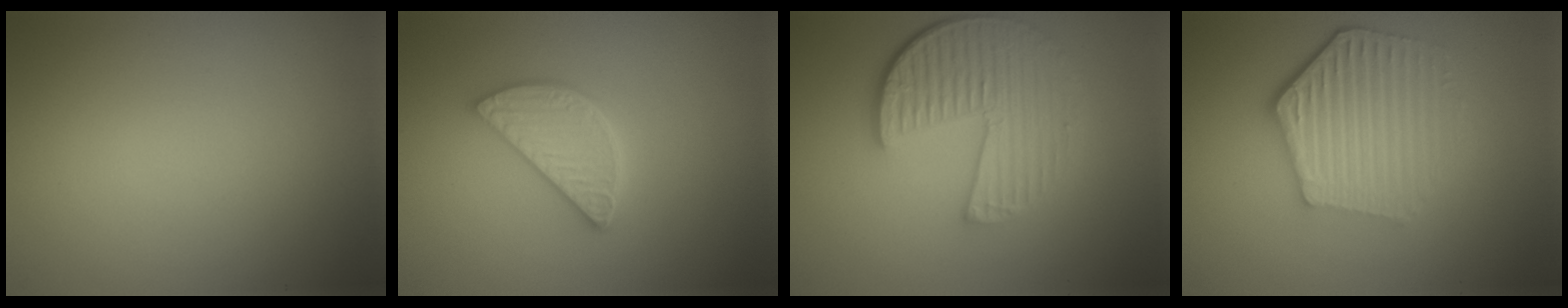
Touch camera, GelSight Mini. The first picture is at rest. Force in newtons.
{"total": 4.2, "press": 3.3, "slide": 2.5}
{"total": 6.3, "press": 4.5, "slide": 4.4}
{"total": 6.1, "press": 4.6, "slide": 4.0}